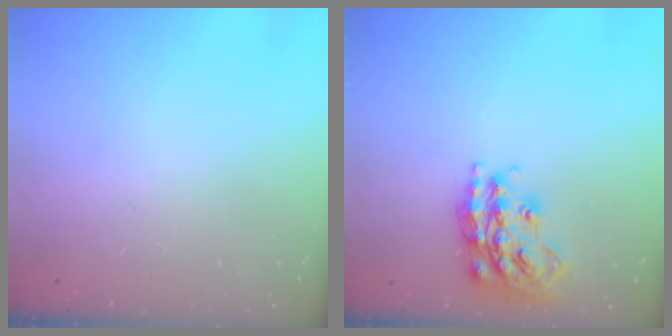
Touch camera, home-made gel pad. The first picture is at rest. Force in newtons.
{"total": 18.0, "press": 17.9, "slide": 1.1}